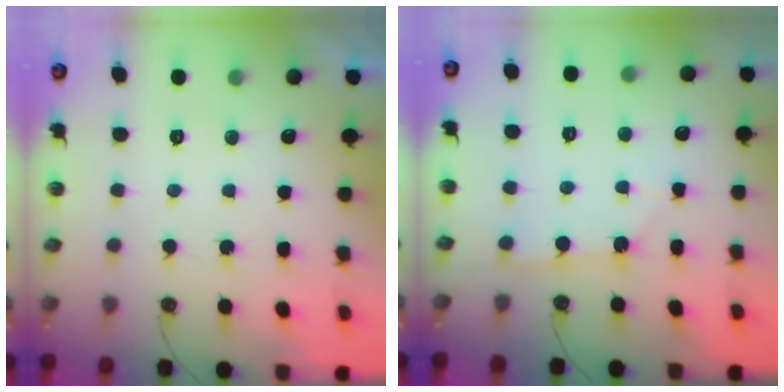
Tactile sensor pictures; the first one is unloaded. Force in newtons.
{"total": 1.9, "press": 1.9, "slide": 0.2}